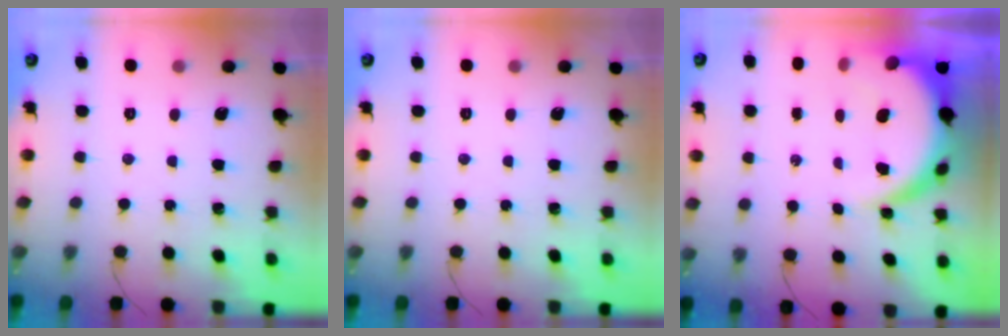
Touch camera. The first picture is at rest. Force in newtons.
{"total": 0.0}
{"total": 10.2, "press": 10.1, "slide": 1.2}